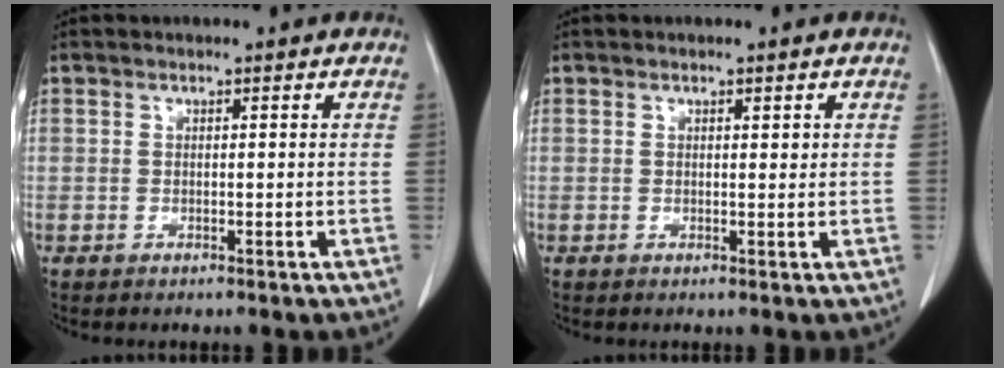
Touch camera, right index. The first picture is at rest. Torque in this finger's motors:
{"motor_torque": [-0.19, 0.22, 0.01, 0.00]}